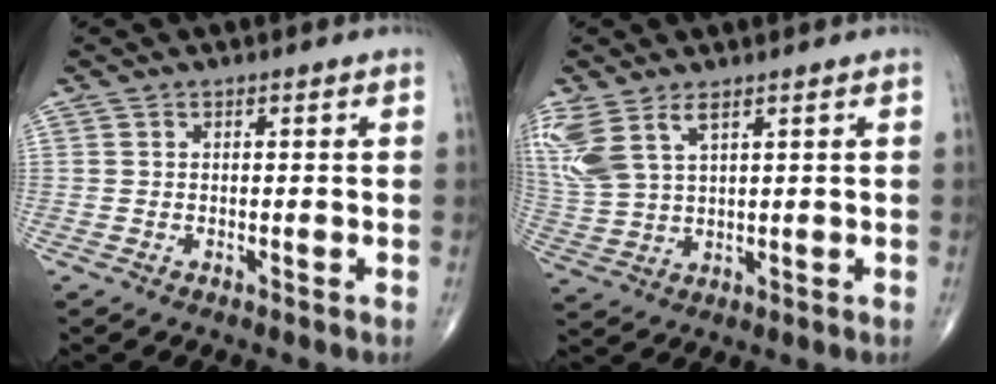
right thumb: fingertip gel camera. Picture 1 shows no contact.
{"total": 9.6, "force": [5.1, 4.2, 6.9], "torque": [-0.173, -0.006, 0.115]}